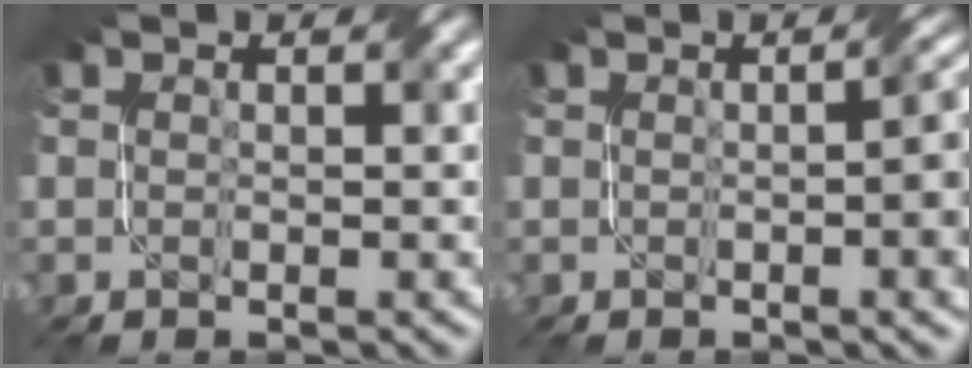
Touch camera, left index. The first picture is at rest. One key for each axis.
{"total": 5.6, "fx": -0.2, "fy": 1.9, "fz": 5.2, "tx": -0.039, "ty": 0.006, "tz": 0.000}